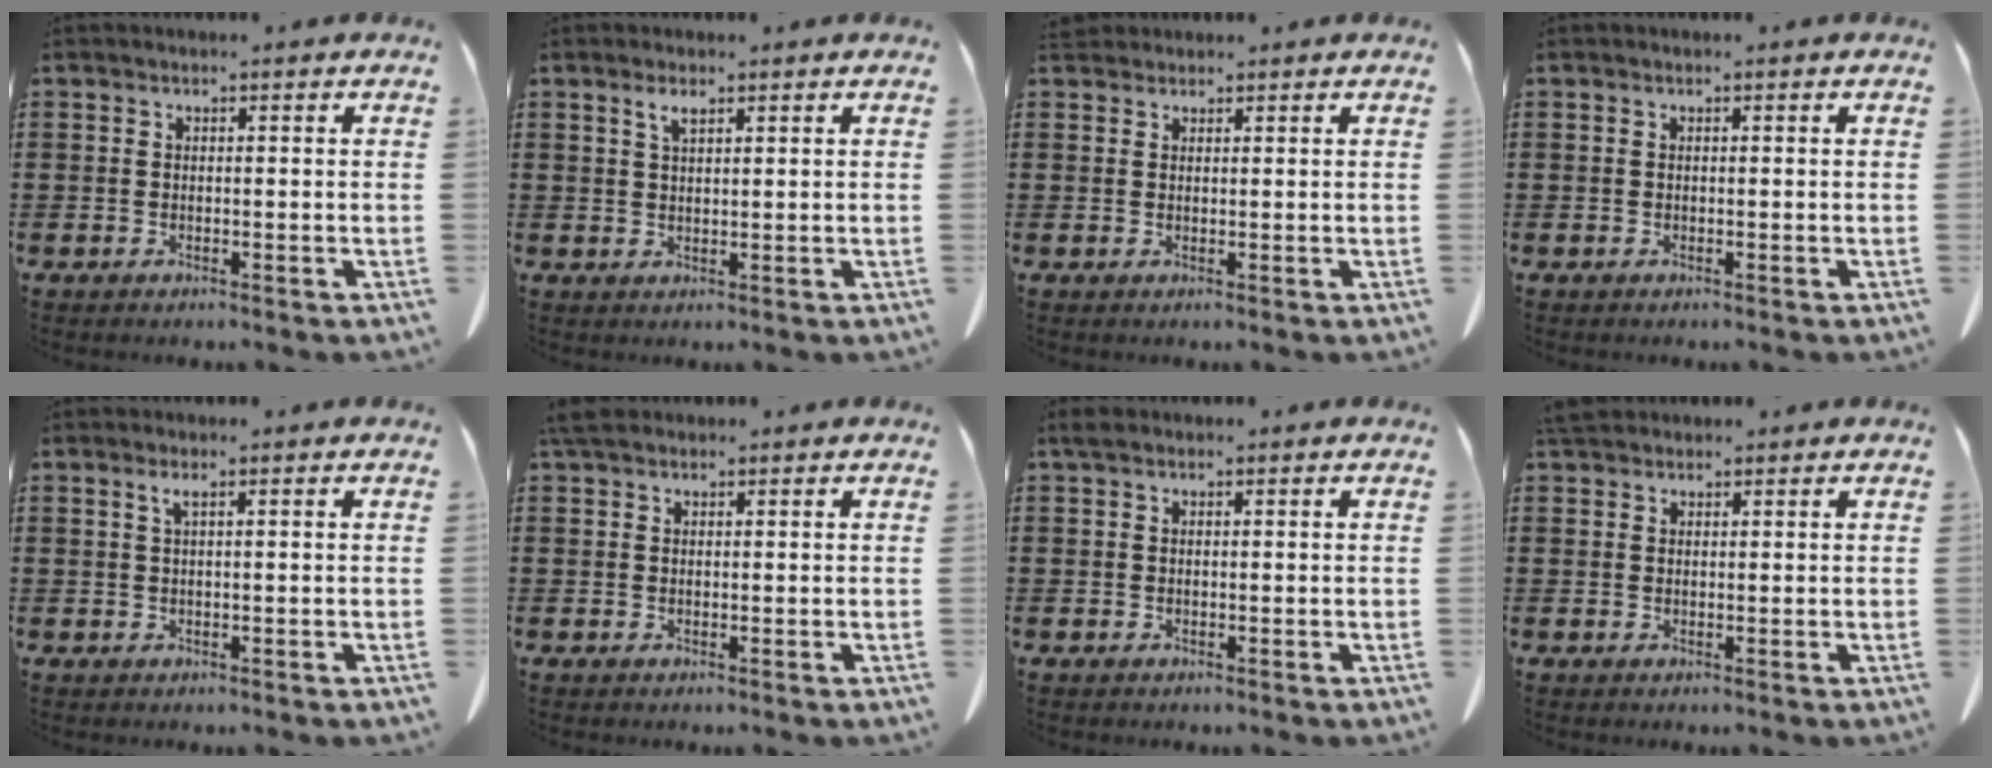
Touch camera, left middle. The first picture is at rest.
{"total": 2.2, "force": [1.4, 0.5, 1.6], "torque": [-0.035, 0.001, 0.024]}
{"total": 1.7, "force": [1.5, 0.7, 0.4], "torque": [-0.014, 0.003, 0.030]}
{"total": 0.0}
{"total": 1.1, "force": [0.4, 0.0, 1.0], "torque": [-0.022, -0.001, 0.008]}
{"total": 2.4, "force": [1.7, 1.2, 1.1], "torque": [-0.030, 0.007, 0.034]}
{"total": 1.1, "force": [0.5, 0.8, 0.5], "torque": [-0.014, 0.004, 0.009]}
{"total": 2.6, "force": [2.1, 1.1, 1.0], "torque": [-0.028, 0.004, 0.043]}